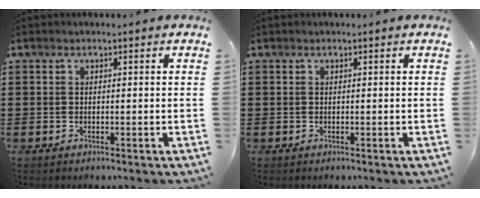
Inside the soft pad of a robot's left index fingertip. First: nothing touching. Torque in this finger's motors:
{"motor_torque": [0.10, 0.10, -0.05, 0.01]}